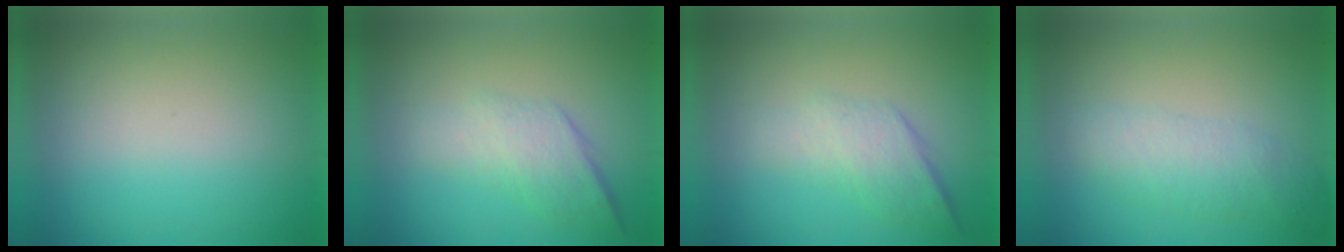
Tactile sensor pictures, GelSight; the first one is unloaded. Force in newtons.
{"total": 2.2}
{"total": 2.3}
{"total": 2.1}